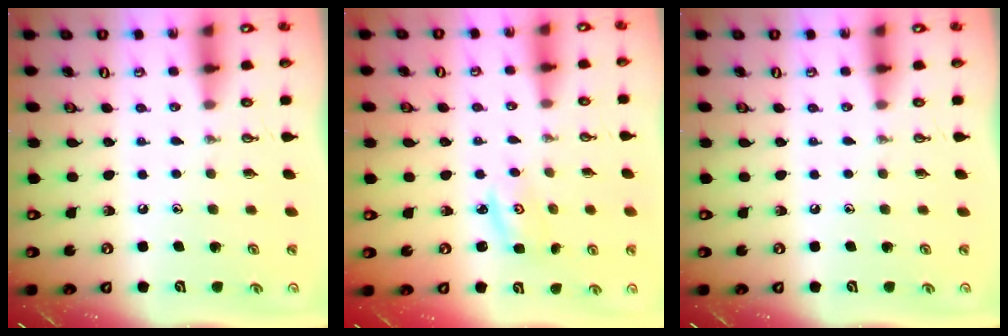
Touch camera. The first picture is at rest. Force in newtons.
{"total": 2.3, "press": 2.3, "slide": 0.2}
{"total": 0.0}